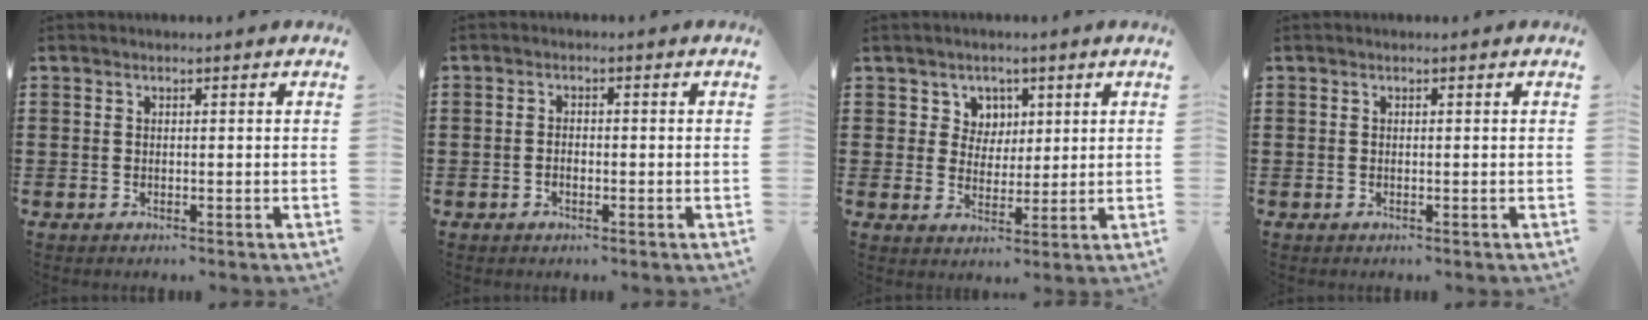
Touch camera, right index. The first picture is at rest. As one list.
[{"total": 1.2, "force": [-0.5, 0.5, 0.9], "torque": [-0.019, -0.003, -0.009]}, {"total": 4.1, "force": [2.0, 3.6, 0.3], "torque": [-0.028, 0.015, 0.035]}, {"total": 0.0}]